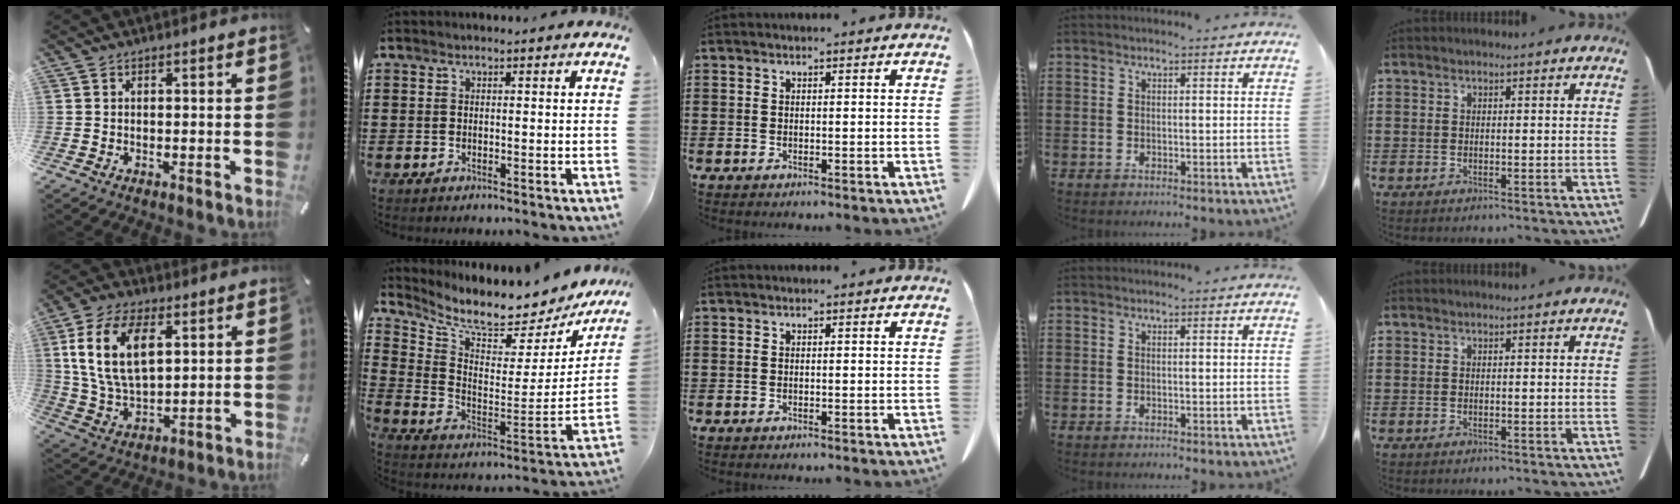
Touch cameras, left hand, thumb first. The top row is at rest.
{"thumb": {"total": 14.4, "force": [5.0, 8.2, 10.7], "torque": [-0.245, -0.002, 0.086]}, "index": {"total": 7.2, "force": [6.5, 0.8, 3.0], "torque": [-0.077, -0.073, 0.102]}}